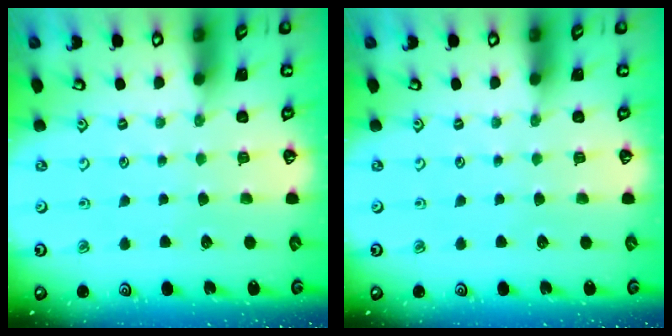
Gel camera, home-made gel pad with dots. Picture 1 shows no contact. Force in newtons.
{"total": 0.0}